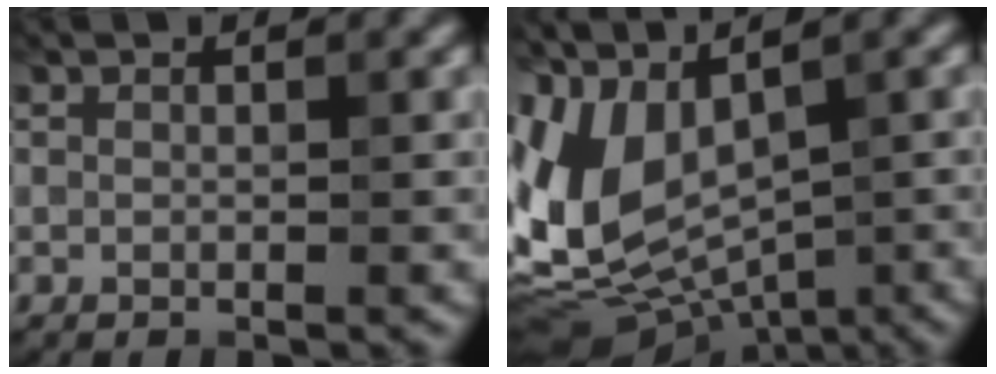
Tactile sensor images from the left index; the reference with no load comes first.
{"total": 9.7, "force": [0.0, 5.6, 7.9], "torque": [-0.167, -0.014, 0.016]}